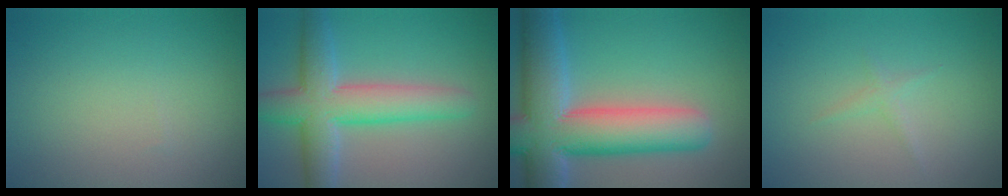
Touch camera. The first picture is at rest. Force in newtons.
{"total": 6.7, "press": 6.7, "slide": 0.2}
{"total": 11.8, "press": 11.8, "slide": 0.9}
{"total": 0.8, "press": 0.8, "slide": 0.0}